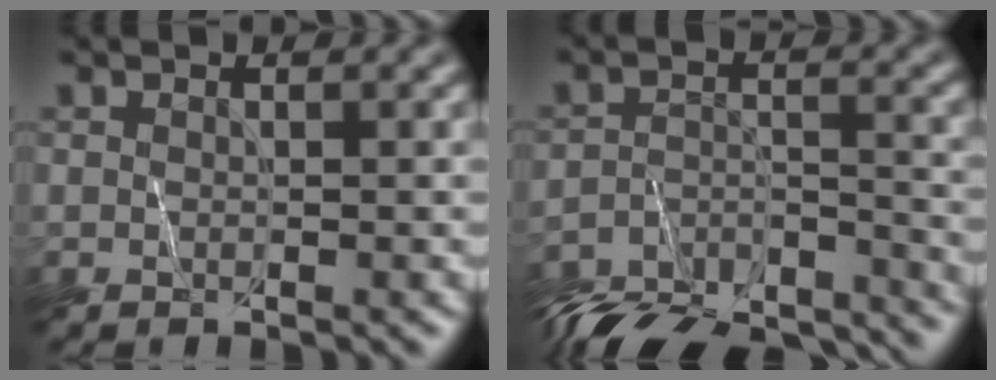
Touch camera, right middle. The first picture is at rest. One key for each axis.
{"total": 13.9, "fx": -13.5, "fy": 2.4, "fz": 2.4, "tx": -0.045, "ty": -0.014, "tz": -0.194}